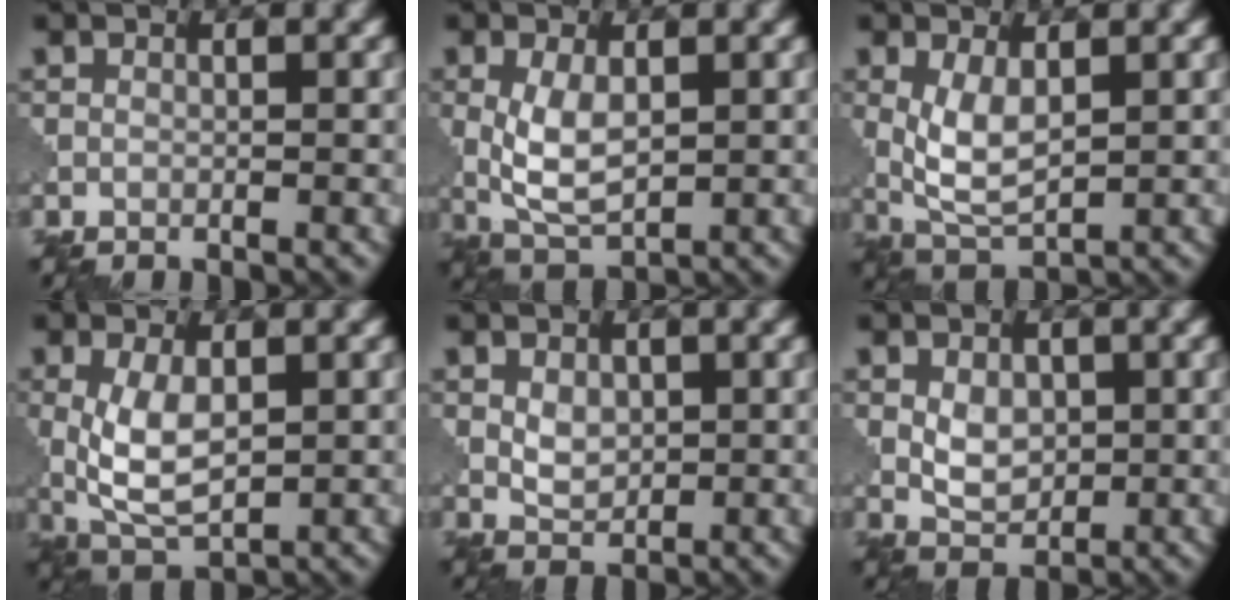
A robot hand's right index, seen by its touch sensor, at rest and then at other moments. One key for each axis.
{"total": 4.4, "fx": 0.3, "fy": 2.2, "fz": 3.8, "tx": -0.085, "ty": 0.000, "tz": 0.009}
{"total": 4.1, "fx": 0.6, "fy": 1.8, "fz": 3.6, "tx": -0.082, "ty": -0.003, "tz": 0.016}
{"total": 5.1, "fx": 0.2, "fy": 2.5, "fz": 4.4, "tx": -0.101, "ty": -0.003, "tz": 0.008}
{"total": 2.2, "fx": 0.3, "fy": 1.6, "fz": 1.5, "tx": -0.028, "ty": -0.001, "tz": 0.007}
{"total": 2.9, "fx": 0.2, "fy": 2.0, "fz": 2.1, "tx": -0.038, "ty": -0.002, "tz": 0.004}